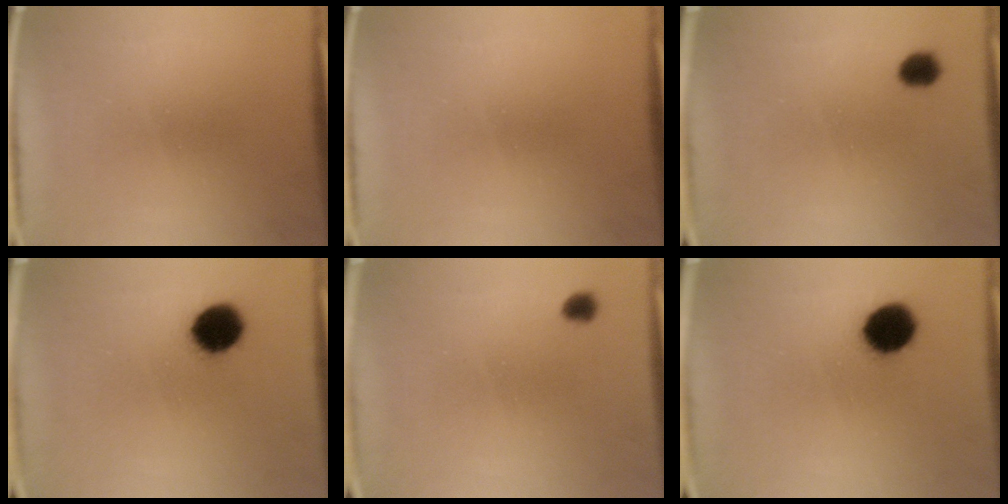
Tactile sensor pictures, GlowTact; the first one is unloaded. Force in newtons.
{"total": 0.0}
{"total": 2.7}
{"total": 8.9}
{"total": 1.8}
{"total": 9.5}